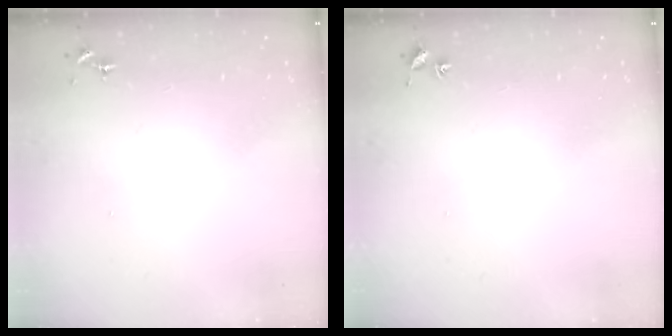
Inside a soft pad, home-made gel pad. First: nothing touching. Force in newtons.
{"total": 1.8, "press": 1.8, "slide": 0.2}